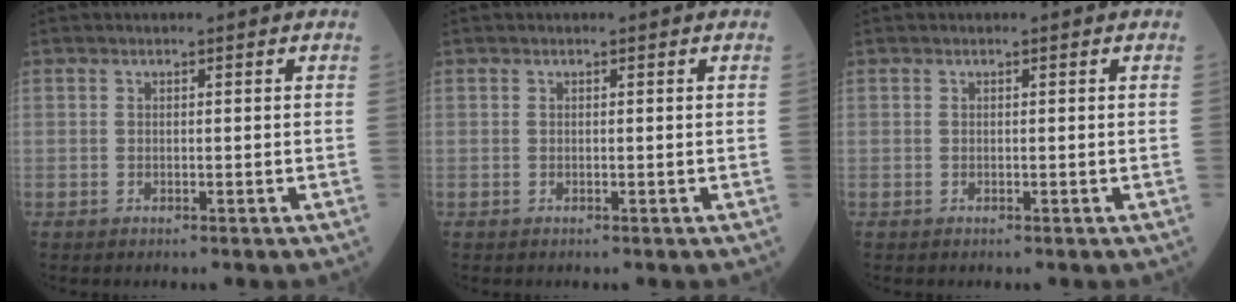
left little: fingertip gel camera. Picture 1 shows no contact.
{"total": 0.0}
{"total": 0.0}